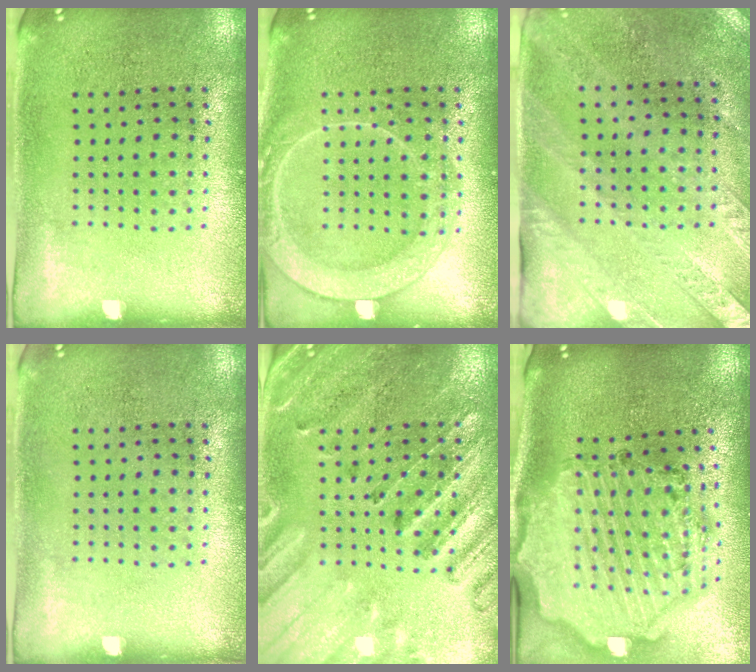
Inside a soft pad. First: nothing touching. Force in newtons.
{"total": 3.0, "press": 2.9, "slide": 0.5}
{"total": 2.4, "press": 2.1, "slide": 1.2}
{"total": 0.0}
{"total": 2.7, "press": 2.6, "slide": 0.9}
{"total": 3.0, "press": 2.7, "slide": 1.3}